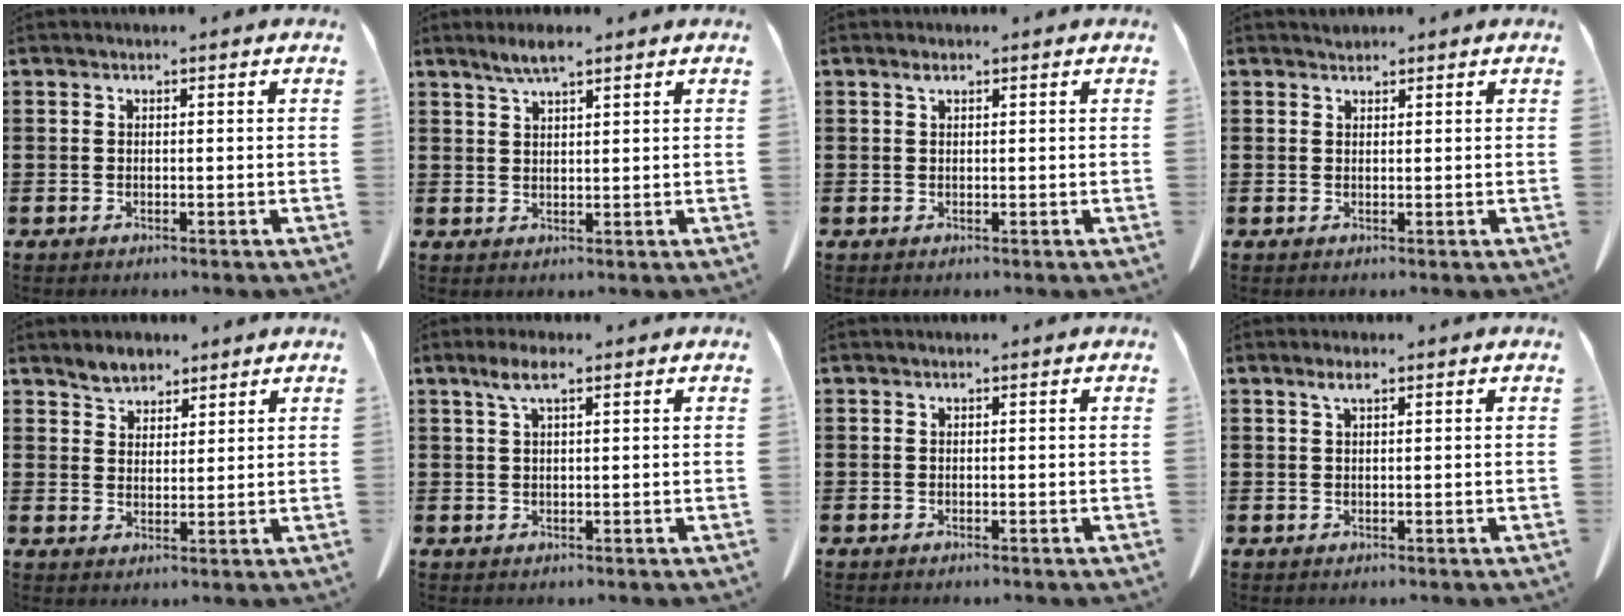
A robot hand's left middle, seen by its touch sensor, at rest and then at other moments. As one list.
[{"total": 3.4, "force": [2.5, 0.5, 2.3], "torque": [-0.050, 0.001, 0.045]}, {"total": 0.8, "force": [0.4, 0.3, 0.6], "torque": [-0.013, 0.000, 0.009]}, {"total": 0.9, "force": [0.9, 0.2, 0.2], "torque": [-0.005, -0.003, 0.019]}, {"total": 3.8, "force": [3.3, 1.8, 0.5], "torque": [-0.022, 0.002, 0.066]}, {"total": 3.5, "force": [1.8, 0.7, 2.9], "torque": [-0.061, 0.004, 0.030]}, {"total": 0.0}, {"total": 1.9, "force": [1.0, 0.3, 1.6], "torque": [-0.034, 0.000, 0.018]}]